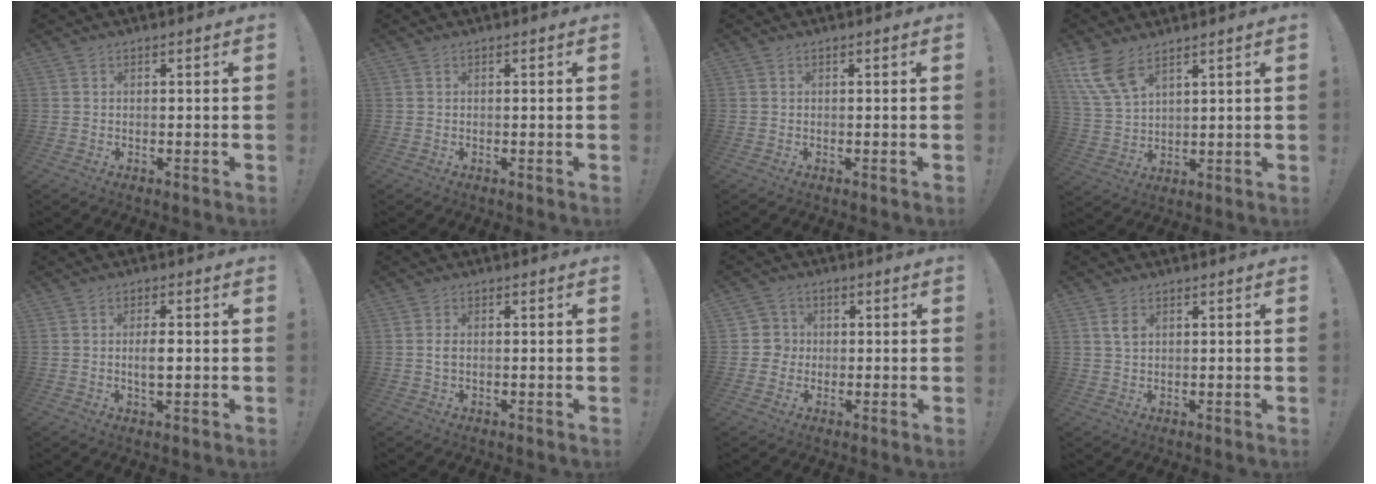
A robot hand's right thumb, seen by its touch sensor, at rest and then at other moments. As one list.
[{"total": 0.0}, {"total": 0.0}, {"total": 9.7, "force": [6.7, 4.0, 5.8], "torque": [-0.125, -0.025, 0.130]}, {"total": 3.8, "force": [-0.2, 1.4, 3.6], "torque": [-0.057, -0.005, -0.010]}, {"total": 1.5, "force": [-0.1, 1.0, 1.2], "torque": [-0.027, 0.007, -0.002]}, {"total": 4.6, "force": [-0.2, 4.5, 0.6], "torque": [-0.013, 0.006, -0.001]}, {"total": 3.4, "force": [1.4, 1.9, 2.4], "torque": [-0.036, -0.002, 0.023]}]